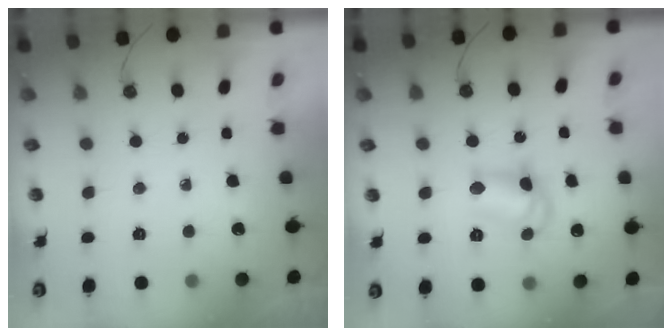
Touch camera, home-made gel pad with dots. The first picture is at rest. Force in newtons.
{"total": 10.9, "press": 10.9, "slide": 0.6}